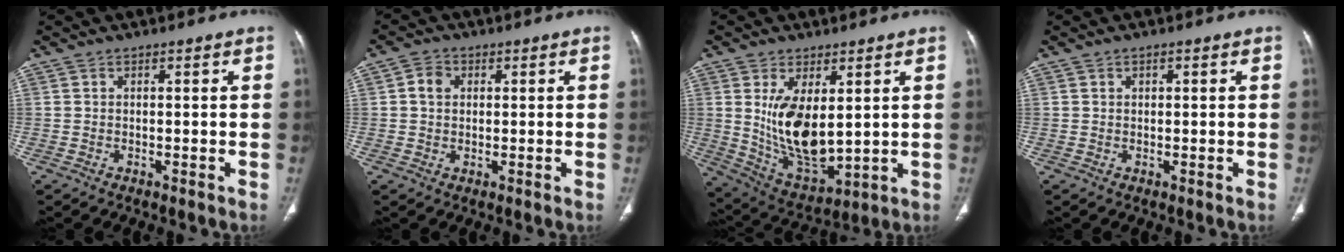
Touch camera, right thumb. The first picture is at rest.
{"total": 3.4, "force": [0.7, 2.9, 1.7], "torque": [-0.020, 0.004, 0.012]}
{"total": 13.8, "force": [2.3, 6.9, 11.7], "torque": [-0.197, -0.028, 0.067]}
{"total": 0.8, "force": [0.3, 0.5, 0.5], "torque": [-0.003, 0.000, 0.004]}